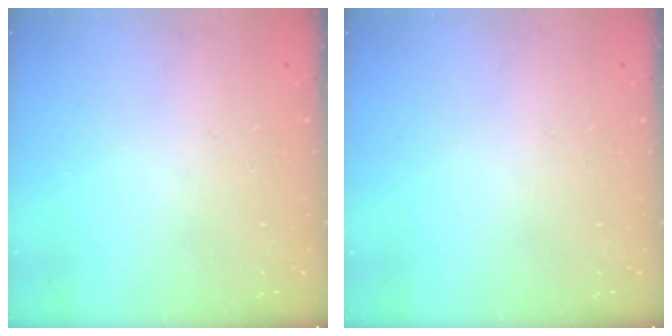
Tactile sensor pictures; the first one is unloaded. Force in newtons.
{"total": 0.0}